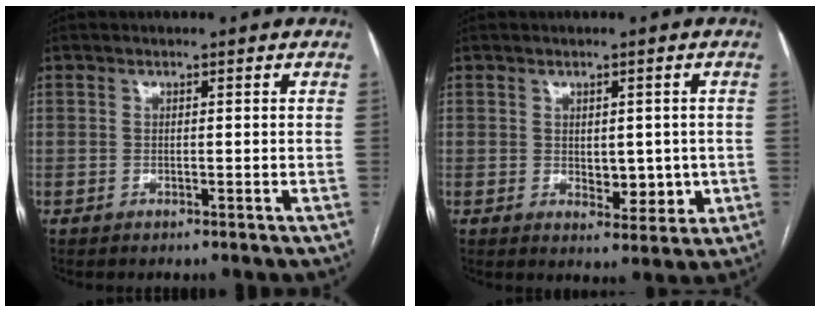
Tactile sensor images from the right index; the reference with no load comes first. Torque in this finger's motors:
{"motor_torque": [0.12, 0.17, 0.02, 0.01]}